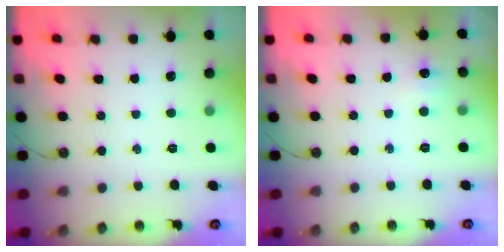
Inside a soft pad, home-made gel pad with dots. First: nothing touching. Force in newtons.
{"total": 6.0, "press": 5.9, "slide": 0.7}